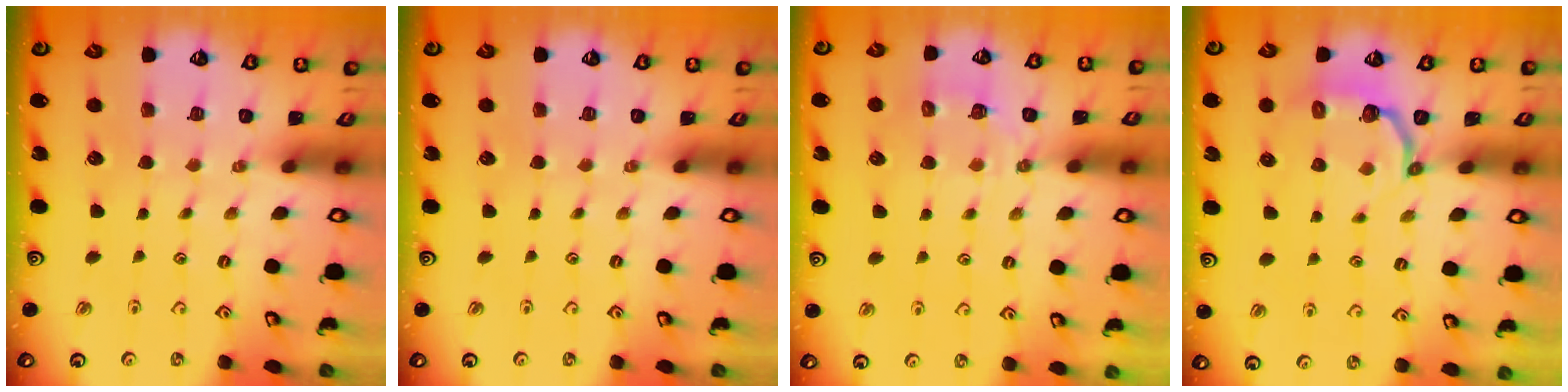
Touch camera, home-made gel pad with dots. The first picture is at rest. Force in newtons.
{"total": 0.0}
{"total": 5.2, "press": 5.0, "slide": 1.2}
{"total": 3.3, "press": 1.9, "slide": 2.7}